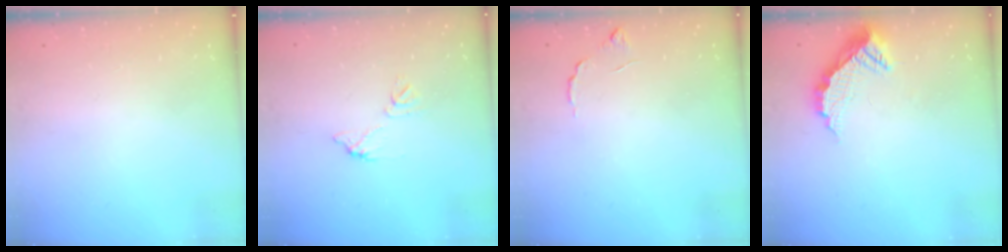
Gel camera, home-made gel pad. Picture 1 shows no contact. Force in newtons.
{"total": 6.1, "press": 6.1, "slide": 0.4}
{"total": 6.0, "press": 6.0, "slide": 0.4}
{"total": 9.2, "press": 9.1, "slide": 0.7}